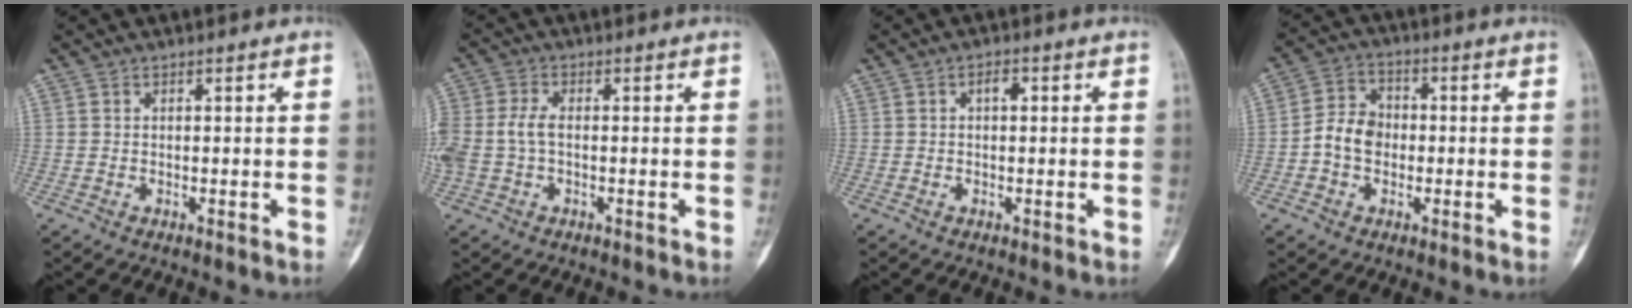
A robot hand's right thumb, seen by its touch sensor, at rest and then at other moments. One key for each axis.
{"total": 6.2, "fx": -0.4, "fy": 3.7, "fz": 4.9, "tx": -0.133, "ty": 0.015, "tz": -0.009}
{"total": 2.0, "fx": 0.4, "fy": 1.0, "fz": 1.7, "tx": -0.022, "ty": 0.005, "tz": 0.002}
{"total": 7.0, "fx": -1.2, "fy": 5.6, "fz": 4.1, "tx": -0.057, "ty": 0.024, "tz": -0.033}